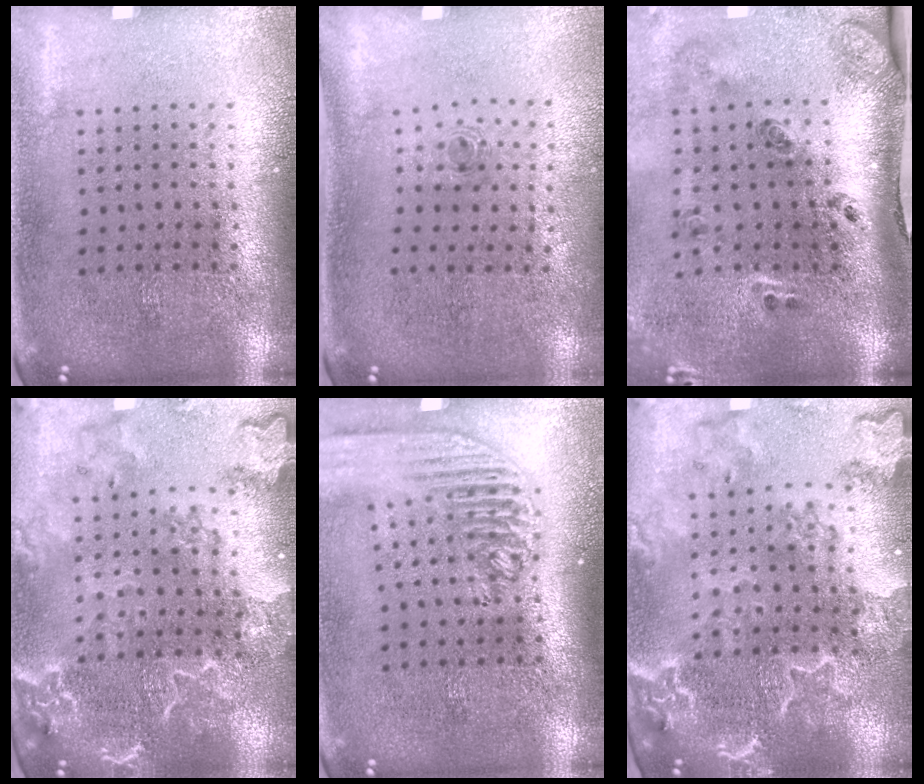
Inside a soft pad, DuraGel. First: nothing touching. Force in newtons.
{"total": 0.7, "press": 0.3, "slide": 0.6}
{"total": 3.1, "press": 1.7, "slide": 2.6}
{"total": 2.6, "press": 2.5, "slide": 0.9}
{"total": 2.1, "press": 1.8, "slide": 1.1}
{"total": 3.2, "press": 2.9, "slide": 1.3}